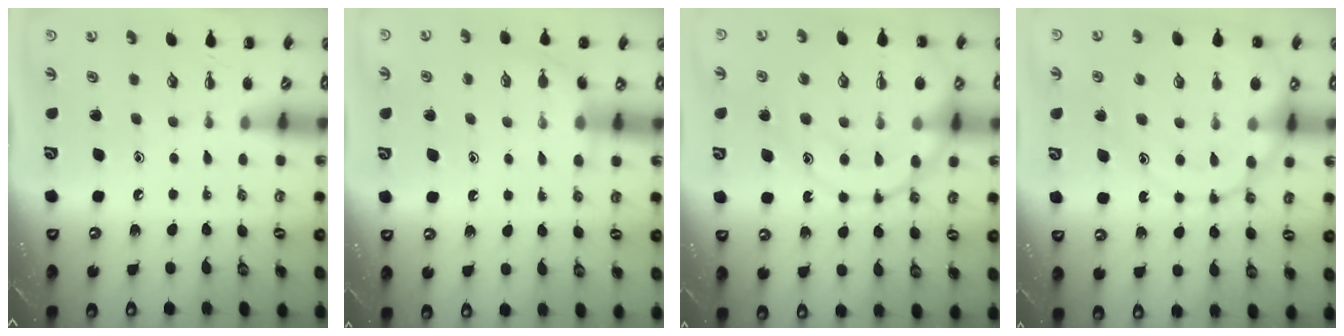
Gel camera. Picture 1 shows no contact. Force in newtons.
{"total": 6.3, "press": 6.2, "slide": 1.4}
{"total": 19.6, "press": 19.5, "slide": 2.3}
{"total": 17.0, "press": 16.8, "slide": 2.8}